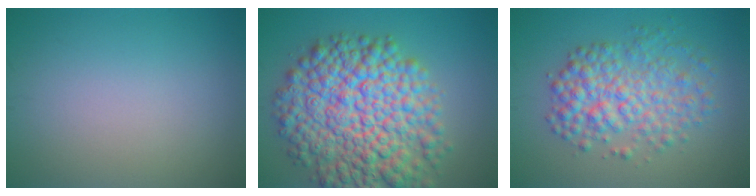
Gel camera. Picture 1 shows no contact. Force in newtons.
{"total": 12.7, "press": 12.7, "slide": 0.4}
{"total": 5.6, "press": 5.6, "slide": 0.1}